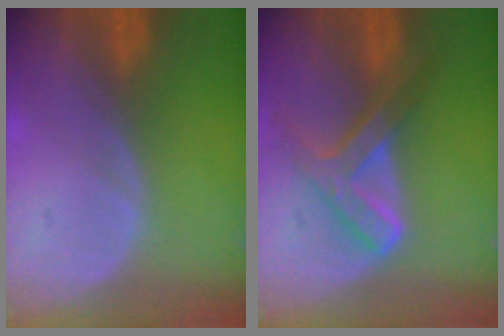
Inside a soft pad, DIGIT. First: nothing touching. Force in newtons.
{"total": 7.2, "press": 6.2, "slide": 3.8}